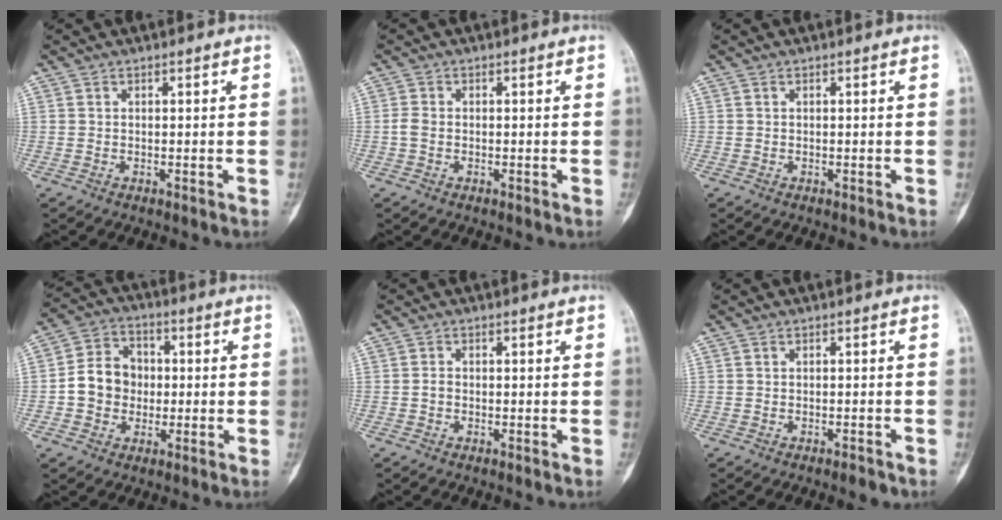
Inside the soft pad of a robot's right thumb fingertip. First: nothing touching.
{"total": 1.7, "force": [-0.3, 1.2, 1.2], "torque": [-0.025, 0.001, -0.011]}
{"total": 0.0}
{"total": 9.3, "force": [-0.8, 8.1, 4.5], "torque": [-0.050, 0.028, -0.025]}
{"total": 0.9, "force": [-0.3, 0.7, 0.5], "torque": [-0.003, 0.004, -0.010]}
{"total": 1.6, "force": [-1.1, 0.4, 1.0], "torque": [-0.020, 0.005, -0.016]}